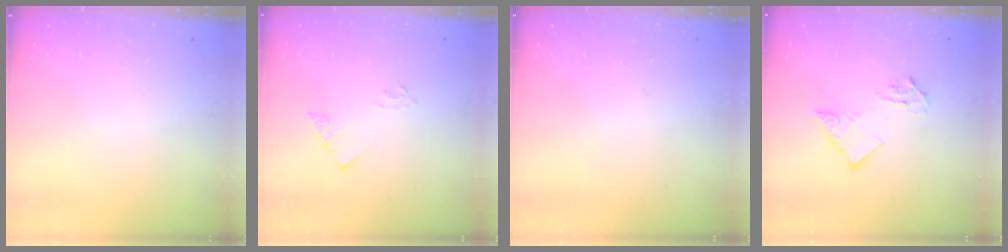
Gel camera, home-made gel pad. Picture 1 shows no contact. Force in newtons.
{"total": 2.1, "press": 2.1, "slide": 0.3}
{"total": 0.7, "press": 0.6, "slide": 0.1}
{"total": 7.6, "press": 7.5, "slide": 0.8}